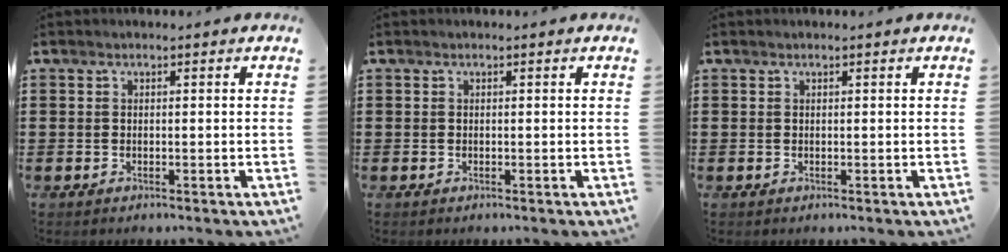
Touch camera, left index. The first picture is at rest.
{"total": 0.0}
{"total": 0.0}